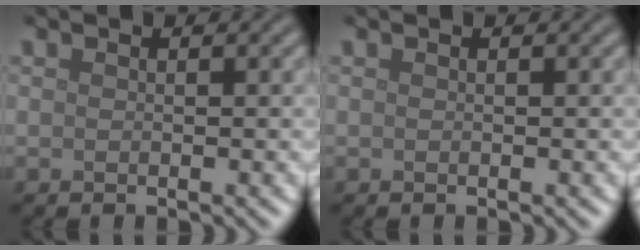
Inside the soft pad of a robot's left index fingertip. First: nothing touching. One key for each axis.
{"total": 0.0}